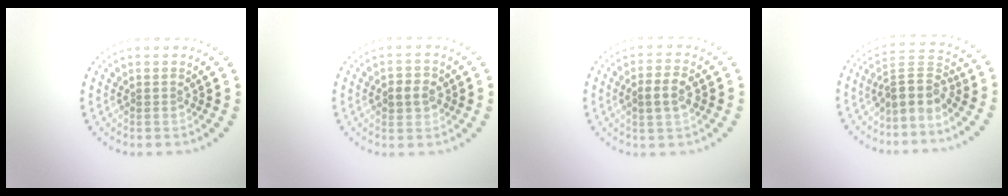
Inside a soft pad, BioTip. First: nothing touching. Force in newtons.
{"total": 2.4, "press": 2.4, "slide": 0.4}
{"total": 2.7, "press": 2.7, "slide": 0.5}
{"total": 3.4, "press": 2.6, "slide": 2.2}